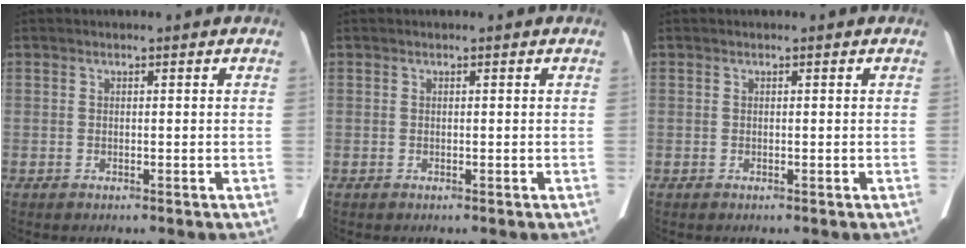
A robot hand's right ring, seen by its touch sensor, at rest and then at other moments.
{"total": 0.0}
{"total": 0.0}